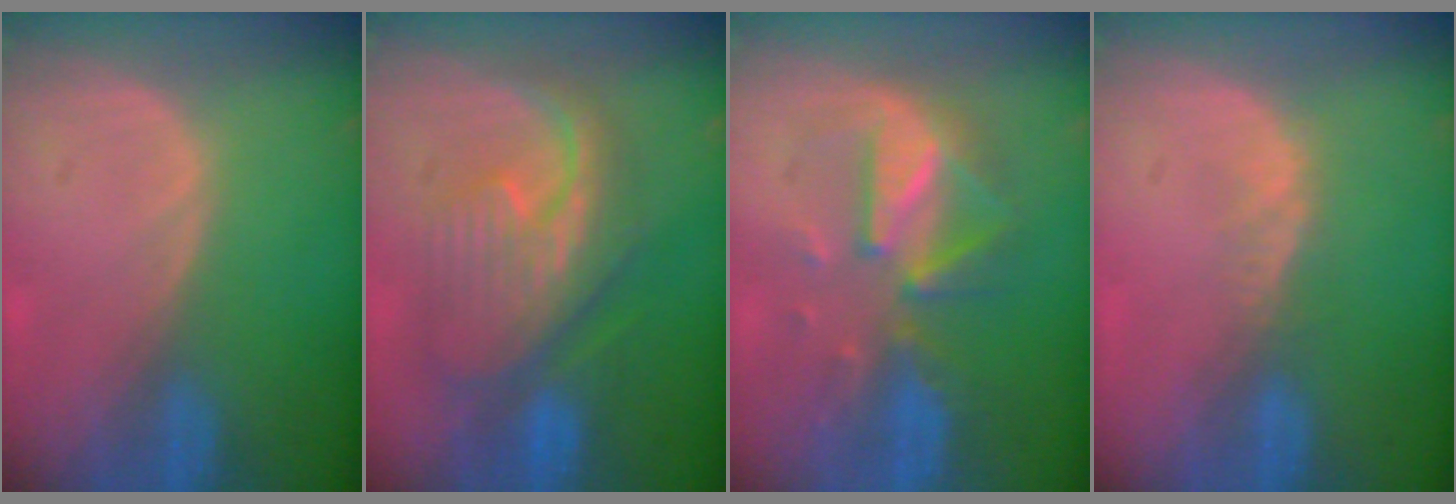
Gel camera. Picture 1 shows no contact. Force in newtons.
{"total": 9.7, "press": 9.7, "slide": 0.8}
{"total": 8.1, "press": 8.0, "slide": 1.4}
{"total": 2.1, "press": 1.5, "slide": 1.4}